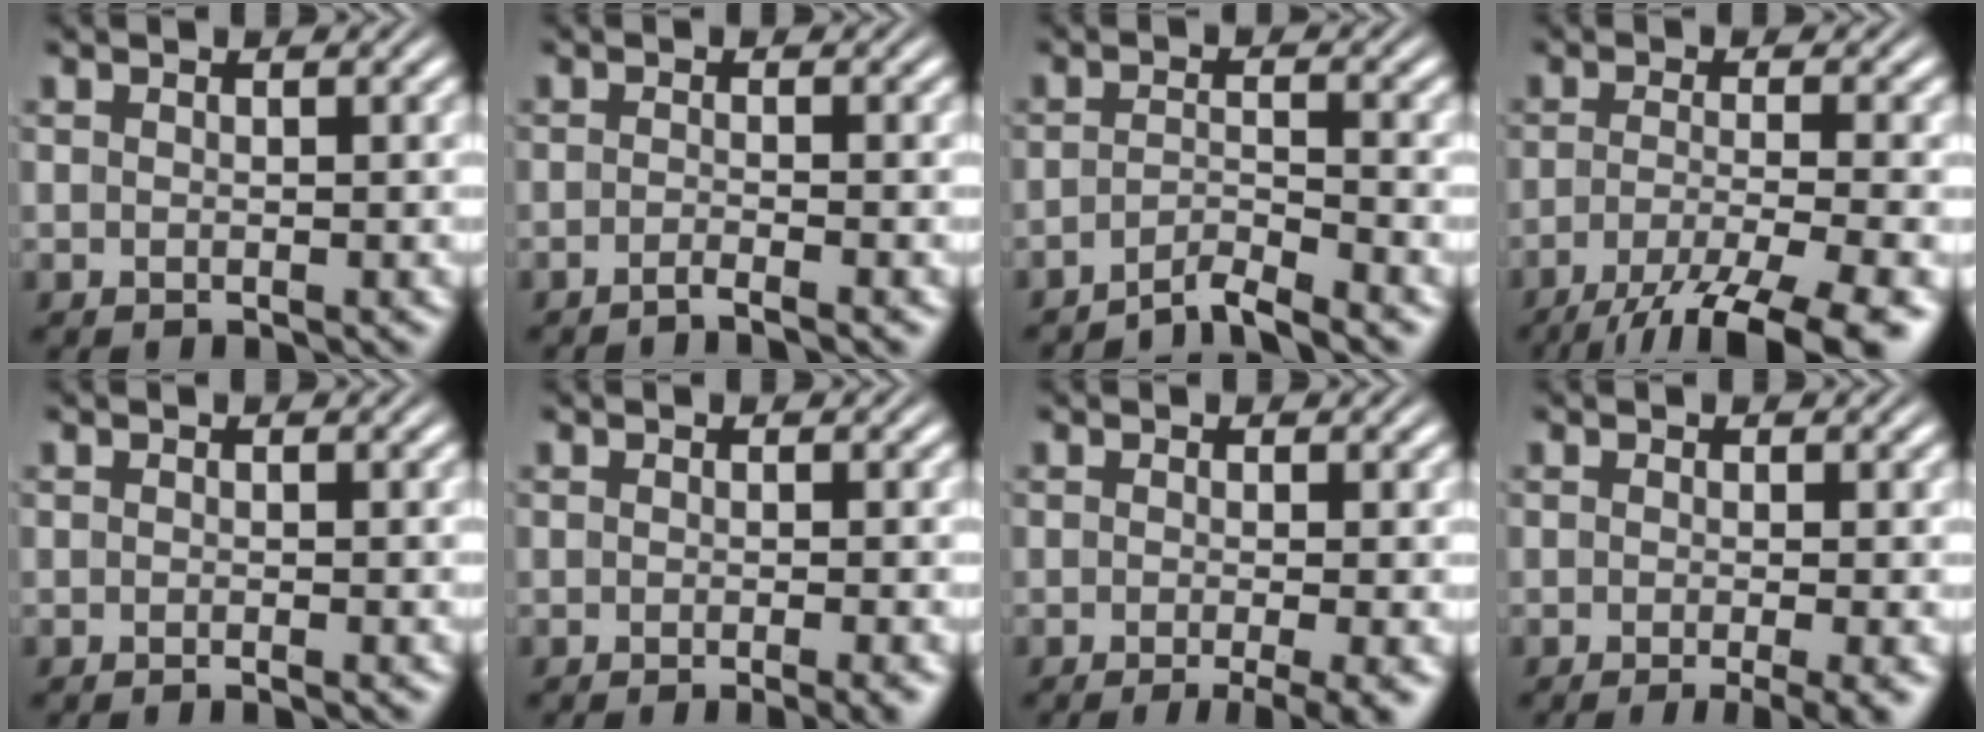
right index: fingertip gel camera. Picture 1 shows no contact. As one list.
[{"total": 2.3, "force": [-2.1, -0.1, 0.9], "torque": [-0.010, -0.002, -0.039]}, {"total": 3.7, "force": [-3.4, 0.2, 1.4], "torque": [-0.022, -0.011, -0.056]}, {"total": 8.7, "force": [-6.0, 2.5, 5.8], "torque": [-0.091, -0.036, -0.072]}, {"total": 0.7, "force": [-0.6, -0.2, 0.3], "torque": [-0.001, 0.003, -0.012]}, {"total": 1.7, "force": [-1.2, 0.0, 1.3], "torque": [-0.013, 0.002, -0.021]}, {"total": 4.3, "force": [-2.9, 0.8, 3.0], "torque": [-0.033, -0.008, -0.041]}, {"total": 3.7, "force": [-2.4, 0.7, 2.6], "torque": [-0.030, -0.007, -0.034]}]